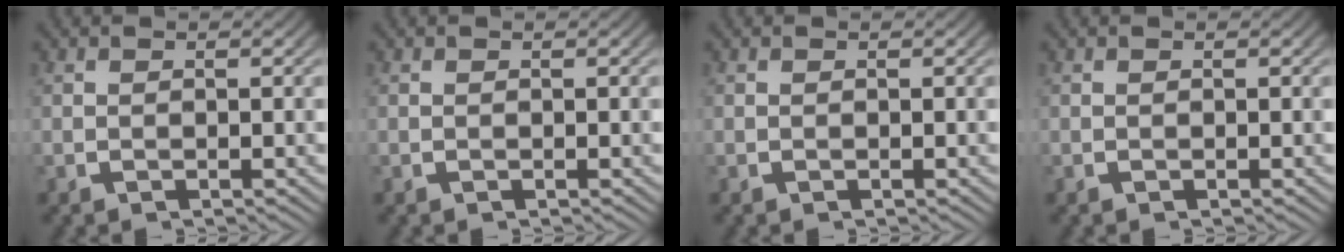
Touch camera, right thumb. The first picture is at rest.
{"total": 0.0}
{"total": 0.0}
{"total": 0.0}